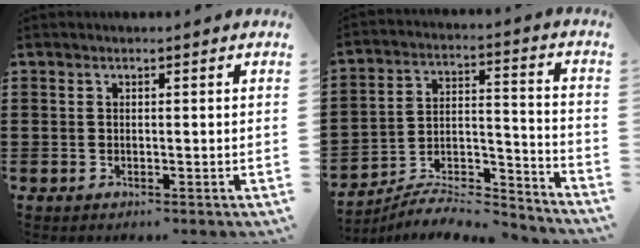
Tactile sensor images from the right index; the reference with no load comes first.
{"total": 7.1, "force": [-6.6, 1.6, 2.0], "torque": [-0.029, 0.010, -0.130]}